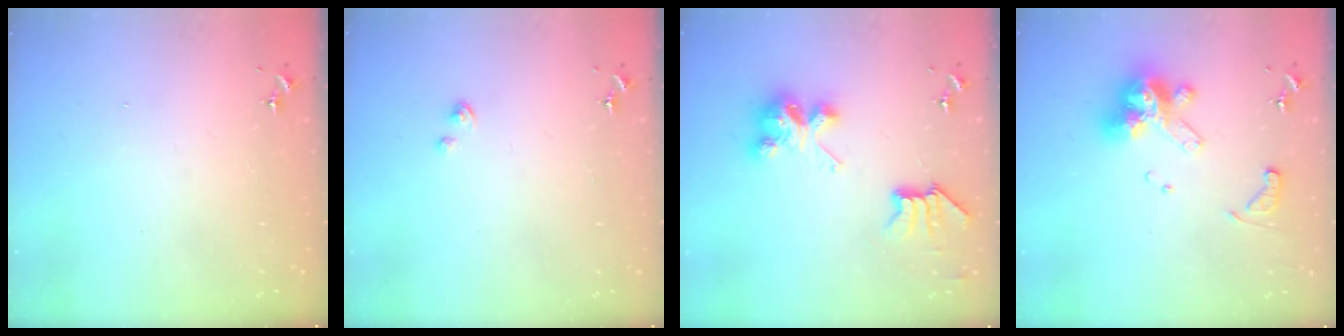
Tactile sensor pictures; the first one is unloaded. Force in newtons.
{"total": 1.1, "press": 1.1, "slide": 0.1}
{"total": 7.5, "press": 7.5, "slide": 0.1}
{"total": 14.2, "press": 14.0, "slide": 1.8}